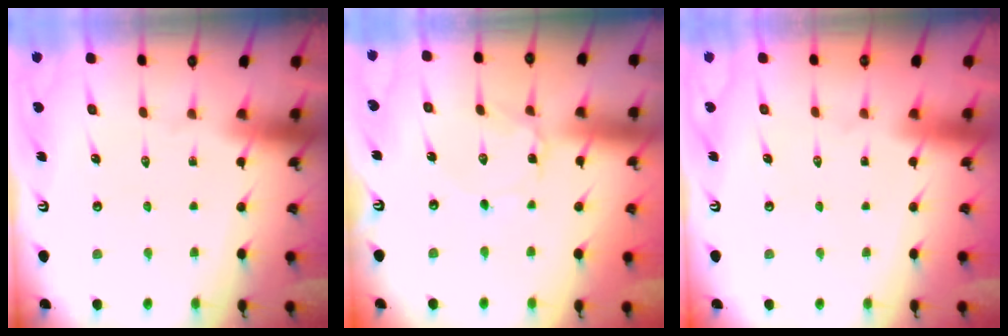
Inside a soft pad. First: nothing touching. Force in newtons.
{"total": 0.6, "press": 0.6, "slide": 0.1}
{"total": 1.6, "press": 1.6, "slide": 0.1}